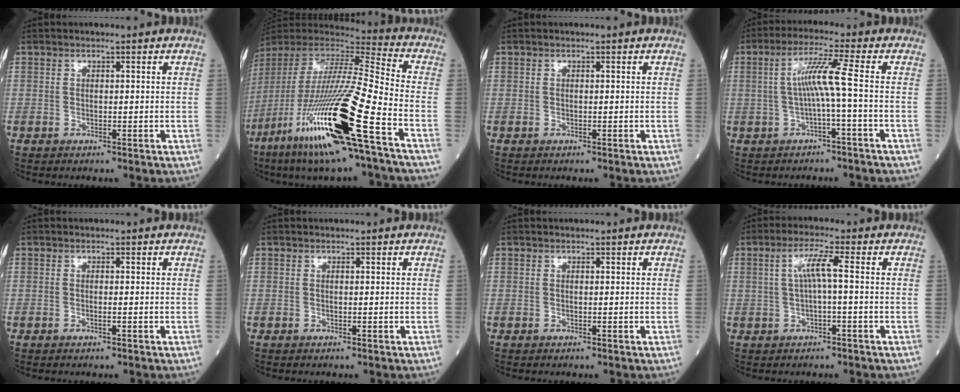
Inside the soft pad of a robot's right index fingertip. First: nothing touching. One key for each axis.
{"total": 28.2, "fx": -12.7, "fy": 2.0, "fz": 25.1, "tx": -0.516, "ty": -0.080, "tz": -0.241}
{"total": 0.0}
{"total": 6.4, "fx": -0.8, "fy": -0.6, "fz": 6.3, "tx": -0.128, "ty": 0.014, "tz": -0.010}
{"total": 0.9, "fx": -0.3, "fy": 0.3, "fz": 0.8, "tx": -0.021, "ty": -0.002, "tz": -0.006}
{"total": 0.0}
{"total": 0.0}
{"total": 4.8, "fx": 0.4, "fy": 0.6, "fz": 4.7, "tx": -0.098, "ty": 0.016, "tz": 0.011}